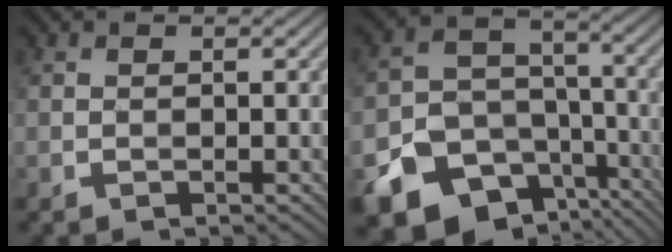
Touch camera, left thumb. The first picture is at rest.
{"total": 17.6, "force": [-10.2, 12.8, 6.3], "torque": [-0.140, -0.073, -0.146]}